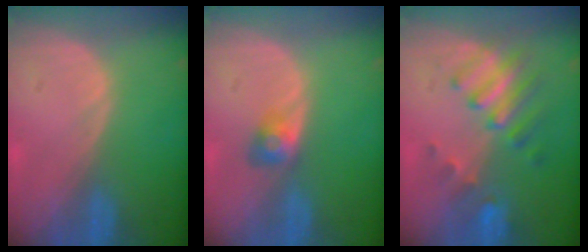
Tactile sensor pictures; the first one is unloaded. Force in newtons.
{"total": 2.9, "press": 2.5, "slide": 1.4}
{"total": 7.6, "press": 6.8, "slide": 3.4}